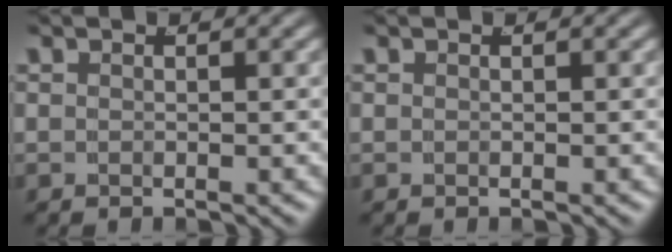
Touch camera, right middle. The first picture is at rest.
{"total": 0.0}